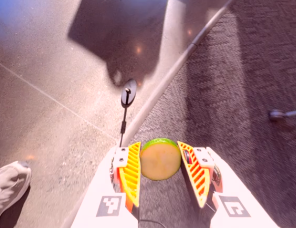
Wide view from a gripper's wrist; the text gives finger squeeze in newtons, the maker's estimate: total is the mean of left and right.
{"total": 11.5, "left": 12.0, "right": 11.1}